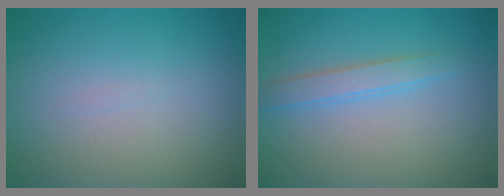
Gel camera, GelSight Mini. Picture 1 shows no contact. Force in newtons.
{"total": 2.0, "press": 2.0, "slide": 0.1}